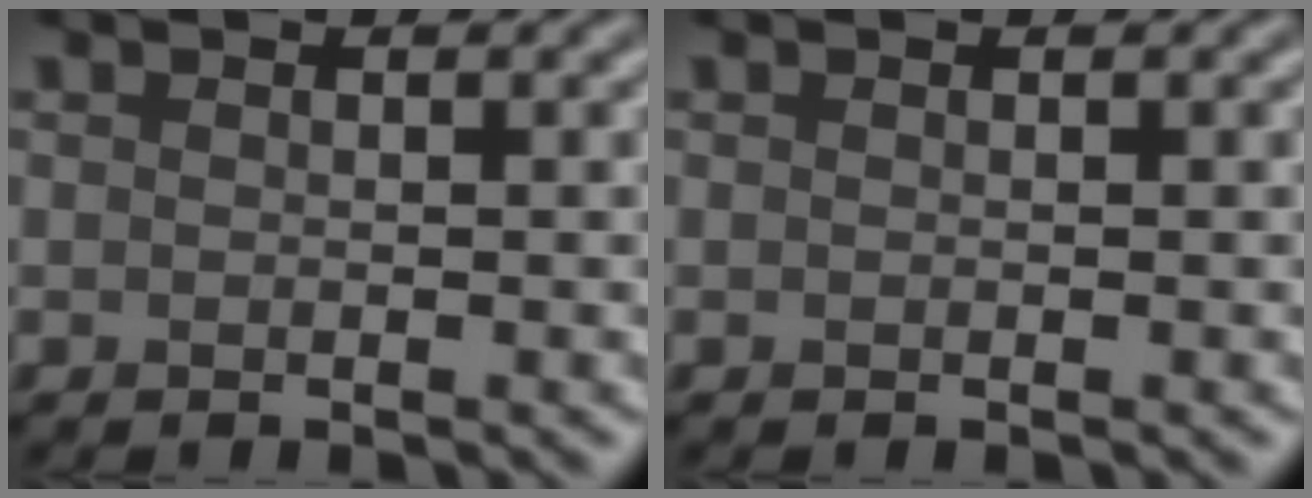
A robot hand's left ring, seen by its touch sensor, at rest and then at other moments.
{"total": 0.0}